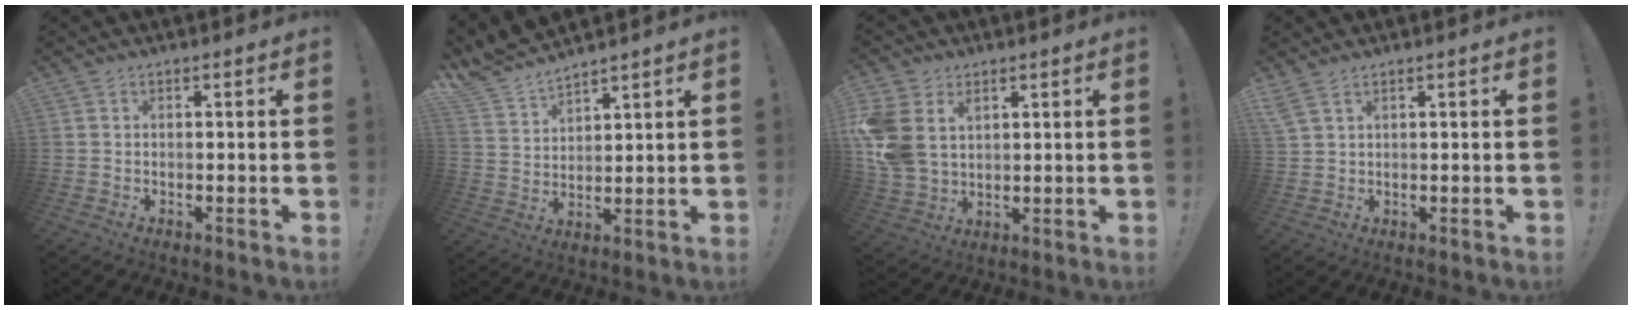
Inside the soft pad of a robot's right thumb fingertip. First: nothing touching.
{"total": 7.9, "force": [7.3, 2.4, 1.9], "torque": [-0.056, -0.058, 0.143]}
{"total": 12.5, "force": [4.0, 9.5, 6.9], "torque": [-0.147, -0.022, 0.080]}
{"total": 3.1, "force": [1.9, 0.9, 2.3], "torque": [-0.047, -0.005, 0.038]}